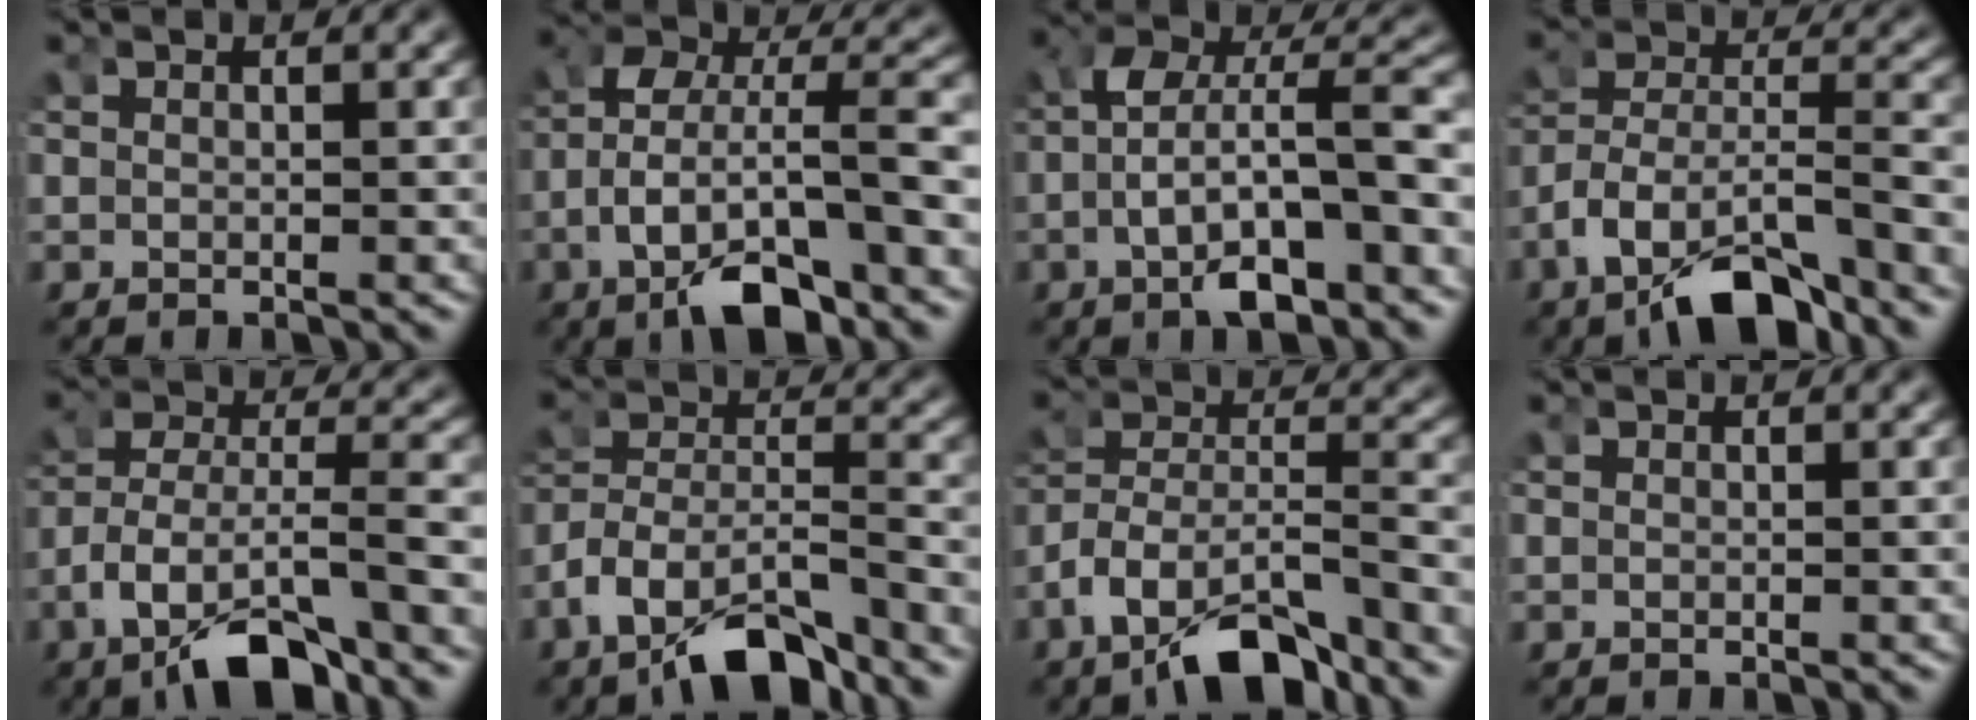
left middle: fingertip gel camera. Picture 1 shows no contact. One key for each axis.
{"total": 8.0, "fx": -1.7, "fy": 4.1, "fz": 6.7, "tx": -0.093, "ty": 0.009, "tz": -0.031}
{"total": 6.3, "fx": -1.8, "fy": 2.6, "fz": 5.5, "tx": -0.072, "ty": 0.023, "tz": -0.033}
{"total": 7.3, "fx": -4.1, "fy": 3.8, "fz": 4.8, "tx": -0.089, "ty": -0.013, "tz": -0.058}
{"total": 7.2, "fx": -3.4, "fy": 3.2, "fz": 5.5, "tx": -0.093, "ty": -0.007, "tz": -0.045}
{"total": 7.8, "fx": -4.6, "fy": 5.0, "fz": 3.9, "tx": -0.080, "ty": -0.013, "tz": -0.076}
{"total": 7.6, "fx": -4.2, "fy": 4.5, "fz": 4.4, "tx": -0.088, "ty": -0.015, "tz": -0.066}
{"total": 0.7, "fx": -0.1, "fy": -0.5, "fz": -0.4, "tx": 0.012, "ty": 0.010, "tz": -0.004}